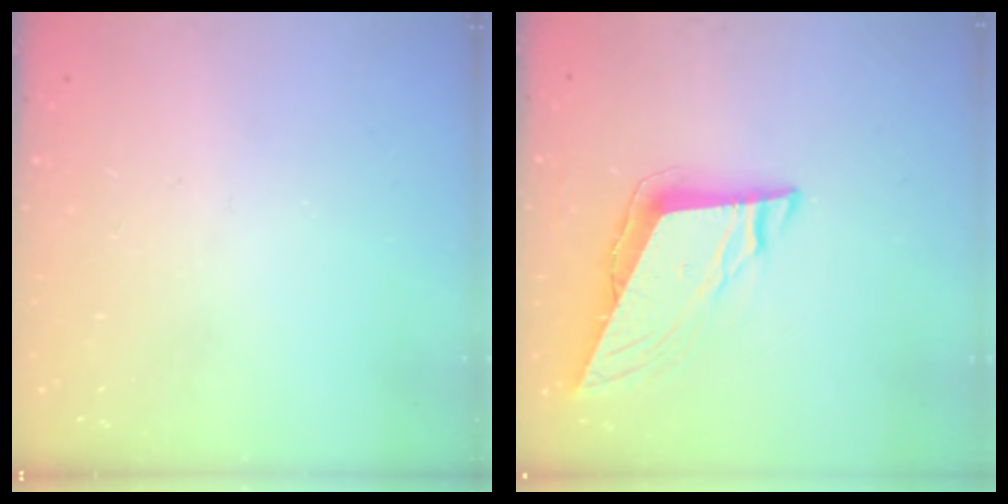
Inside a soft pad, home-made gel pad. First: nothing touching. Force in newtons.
{"total": 8.6, "press": 8.5, "slide": 1.3}